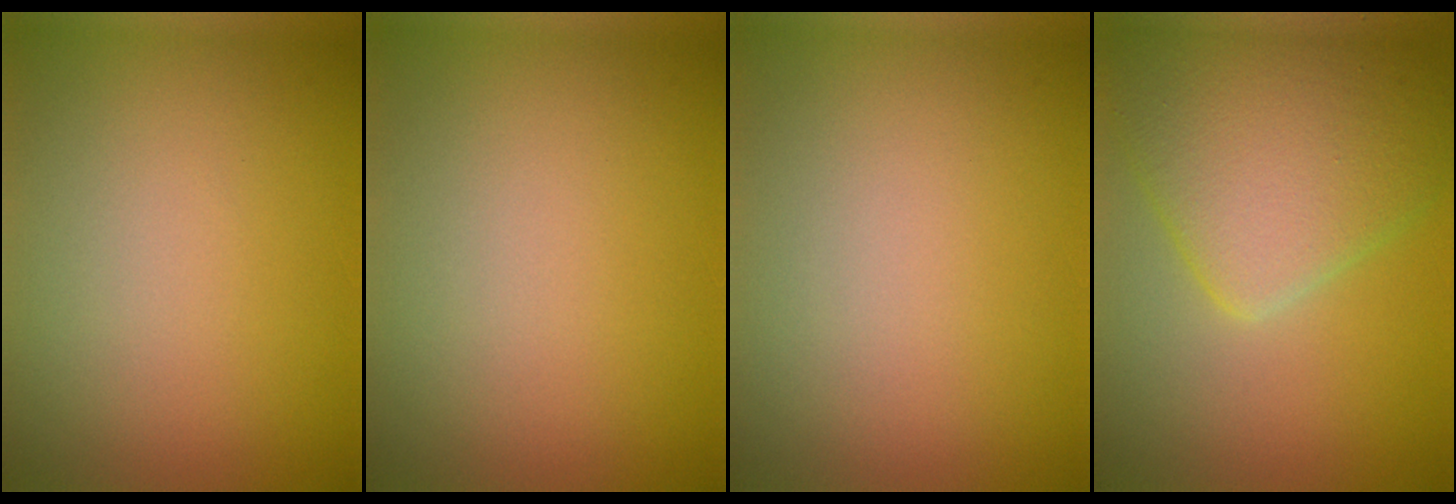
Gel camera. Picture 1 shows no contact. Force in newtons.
{"total": 0.0}
{"total": 0.0}
{"total": 7.5, "press": 7.5, "slide": 0.1}